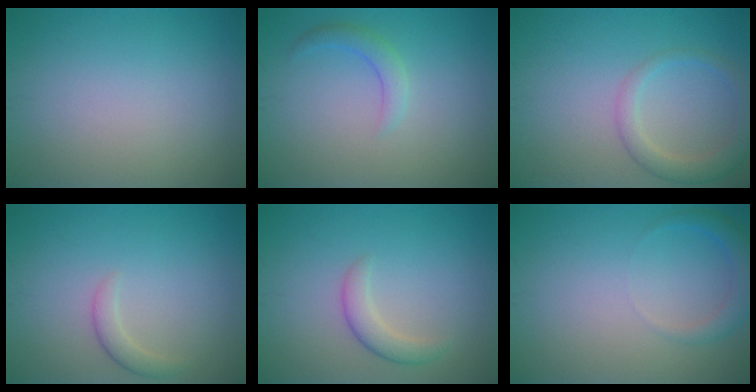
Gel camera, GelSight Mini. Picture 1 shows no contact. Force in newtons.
{"total": 1.7, "press": 1.7, "slide": 0.1}
{"total": 2.9, "press": 2.9, "slide": 0.2}
{"total": 1.5, "press": 1.5, "slide": 0.1}
{"total": 2.2, "press": 2.2, "slide": 0.1}
{"total": 2.2, "press": 2.2, "slide": 0.2}